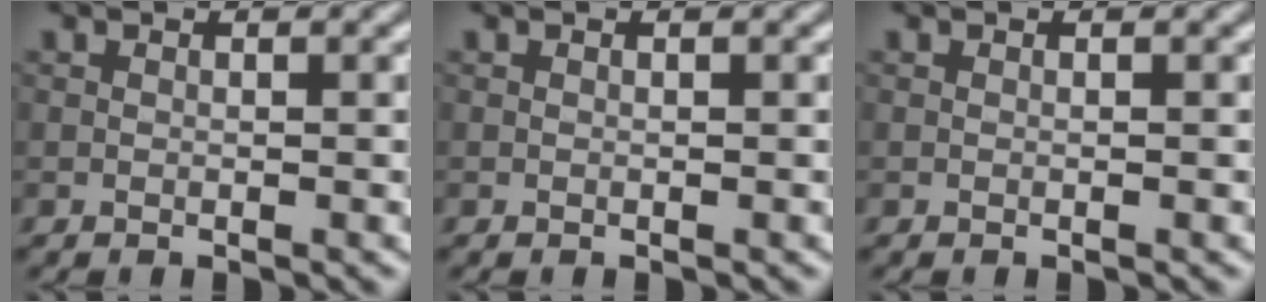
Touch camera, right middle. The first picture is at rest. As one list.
[{"total": 0.0}, {"total": 0.0}]